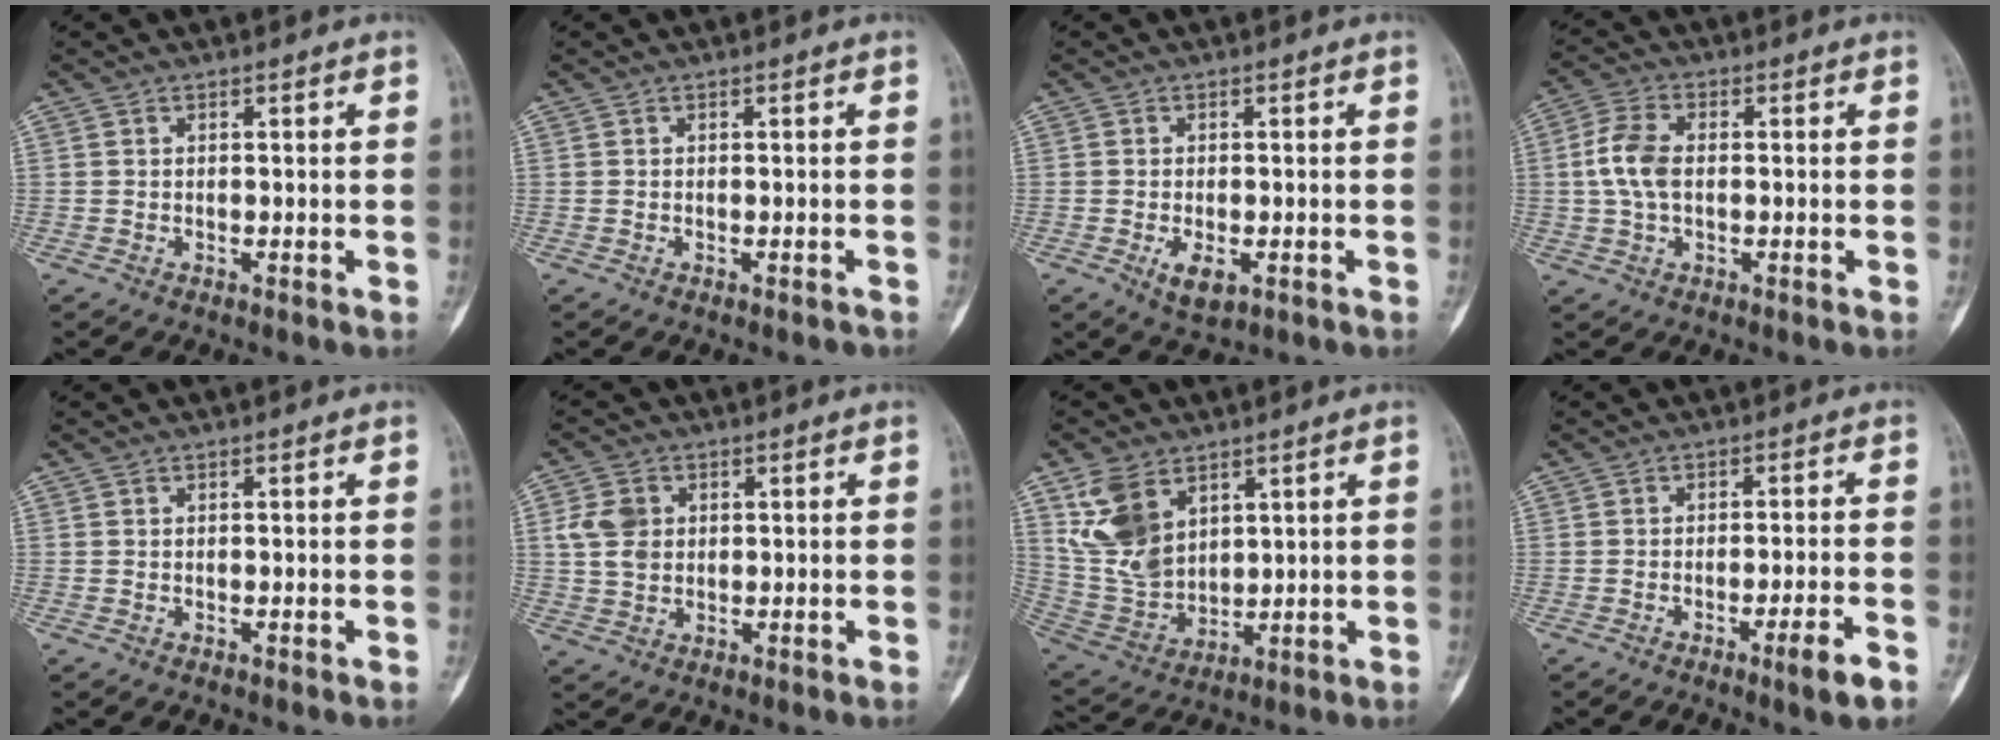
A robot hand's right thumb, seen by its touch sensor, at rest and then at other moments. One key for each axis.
{"total": 0.8, "fx": -0.7, "fy": 0.3, "fz": 0.2, "tx": -0.005, "ty": 0.008, "tz": -0.007}
{"total": 4.2, "fx": -1.4, "fy": 2.0, "fz": 3.3, "tx": -0.052, "ty": -0.005, "tz": -0.017}
{"total": 7.3, "fx": 0.2, "fy": 4.3, "fz": 5.9, "tx": -0.129, "ty": 0.014, "tz": -0.001}
{"total": 0.0}
{"total": 6.0, "fx": 1.1, "fy": 4.8, "fz": 3.5, "tx": -0.057, "ty": 0.000, "tz": 0.022}
{"total": 12.1, "fx": 5.8, "fy": 7.8, "fz": 7.3, "tx": -0.130, "ty": -0.023, "tz": 0.136}
{"total": 5.4, "fx": -3.0, "fy": 0.3, "fz": 4.4, "tx": -0.067, "ty": 0.013, "tz": -0.045}